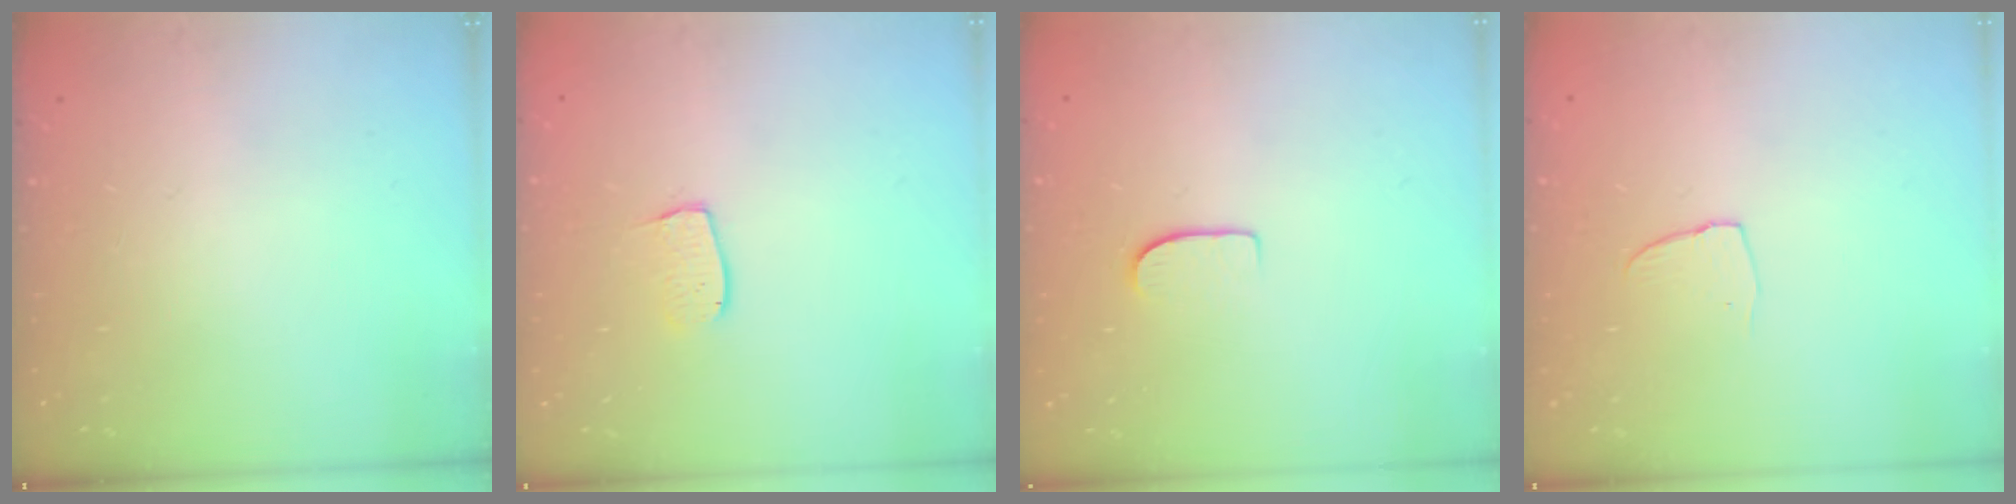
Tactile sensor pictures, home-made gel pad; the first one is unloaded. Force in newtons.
{"total": 5.5, "press": 5.5, "slide": 0.4}
{"total": 5.5, "press": 5.5, "slide": 0.5}
{"total": 3.6, "press": 3.6, "slide": 0.3}